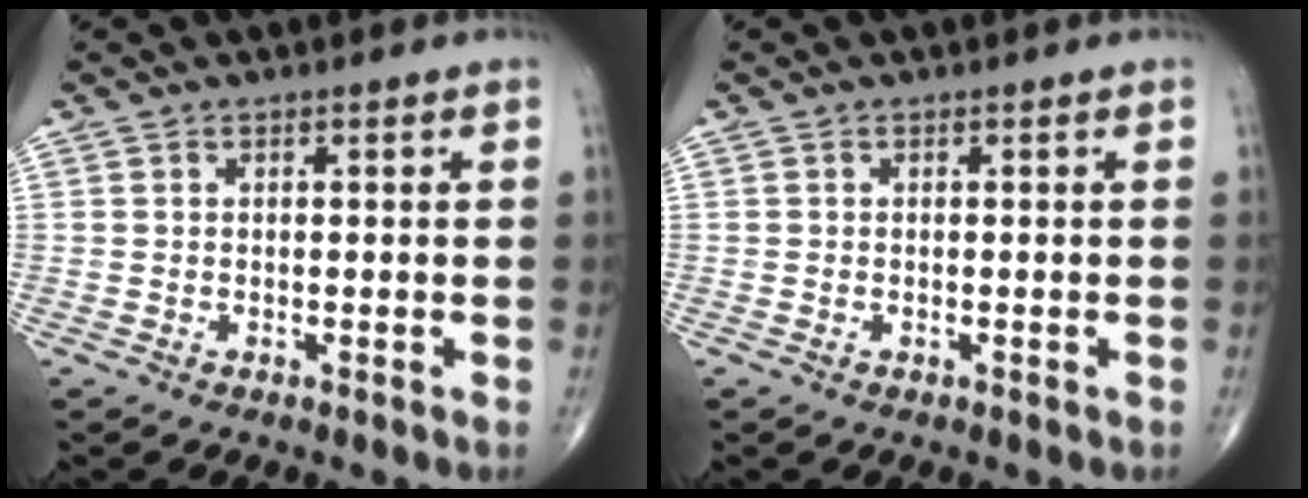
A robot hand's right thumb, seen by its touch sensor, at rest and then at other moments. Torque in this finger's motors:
{"motor_torque": [-0.10, 0.04, -0.02, 0.05, -0.05]}